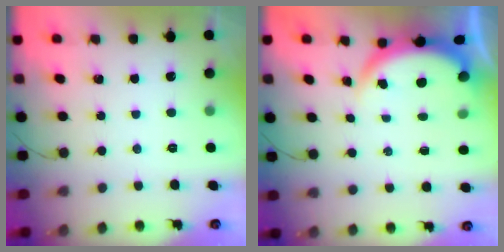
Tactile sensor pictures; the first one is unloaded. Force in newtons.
{"total": 3.8, "press": 3.8, "slide": 0.2}